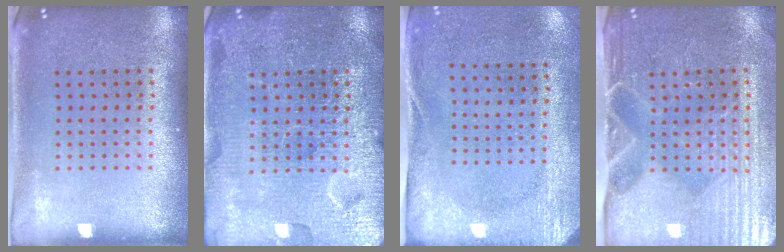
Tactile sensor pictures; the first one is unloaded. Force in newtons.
{"total": 4.4, "press": 4.4, "slide": 0.6}
{"total": 2.7, "press": 2.1, "slide": 1.7}
{"total": 4.6, "press": 4.1, "slide": 2.1}